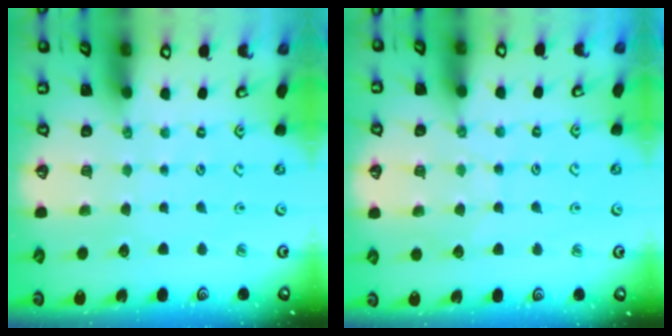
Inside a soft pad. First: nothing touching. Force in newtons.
{"total": 6.6, "press": 6.5, "slide": 0.6}